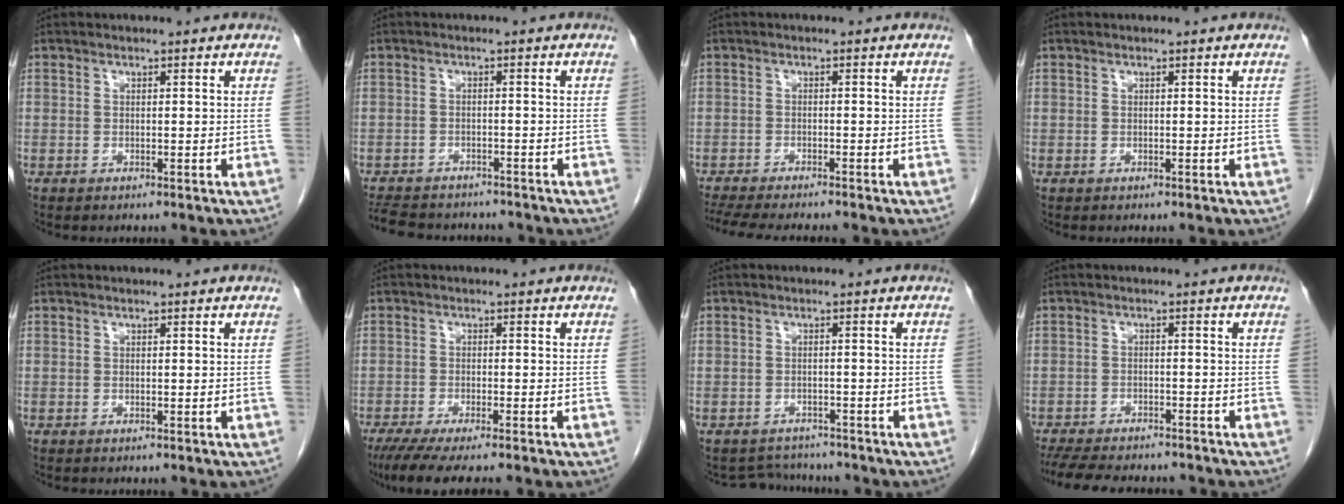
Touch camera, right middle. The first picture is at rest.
{"total": 11.1, "force": [-9.8, 3.6, 3.7], "torque": [-0.079, -0.001, -0.132]}
{"total": 10.2, "force": [-8.9, 0.9, 4.9], "torque": [-0.065, -0.014, -0.133]}
{"total": 0.0}
{"total": 0.0}
{"total": 8.0, "force": [-6.4, 0.5, 4.8], "torque": [-0.069, -0.018, -0.100]}
{"total": 4.0, "force": [-3.8, 1.3, -0.5], "torque": [0.006, 0.007, -0.055]}
{"total": 13.7, "force": [-12.0, 3.5, 5.6], "torque": [-0.114, -0.013, -0.165]}